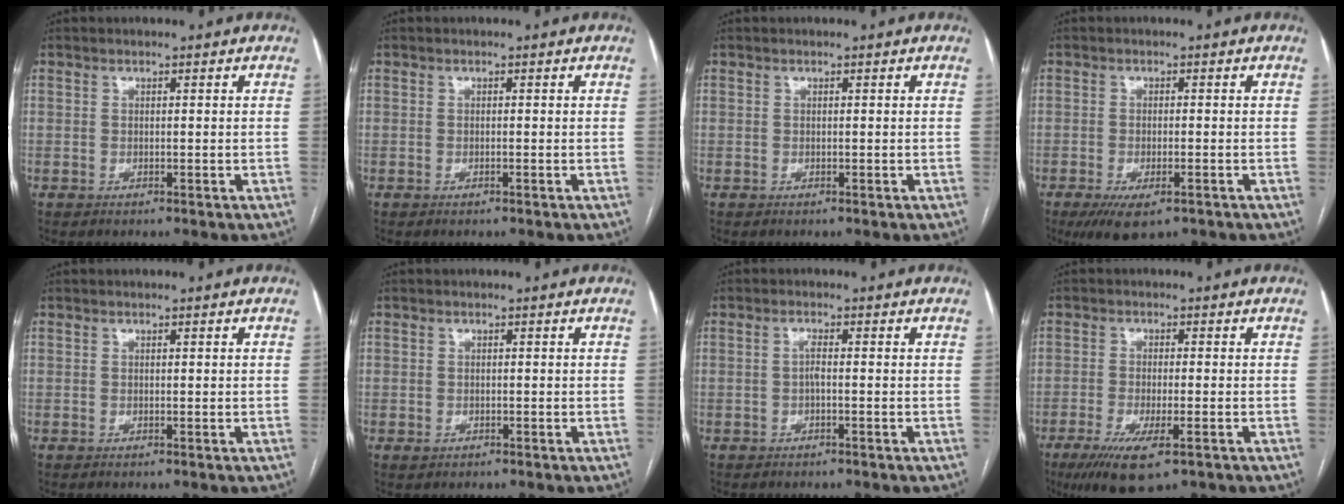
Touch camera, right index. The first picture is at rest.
{"total": 0.0}
{"total": 0.0}
{"total": 6.1, "force": [-3.7, 1.9, 4.4], "torque": [-0.074, -0.014, -0.056]}
{"total": 0.0}
{"total": 1.2, "force": [-0.4, 1.1, 0.2], "torque": [-0.001, 0.004, -0.004]}
{"total": 1.3, "force": [-0.2, 0.1, 1.3], "torque": [-0.025, 0.002, -0.004]}
{"total": 8.3, "force": [-4.7, 1.6, 6.6], "torque": [-0.119, -0.022, -0.075]}